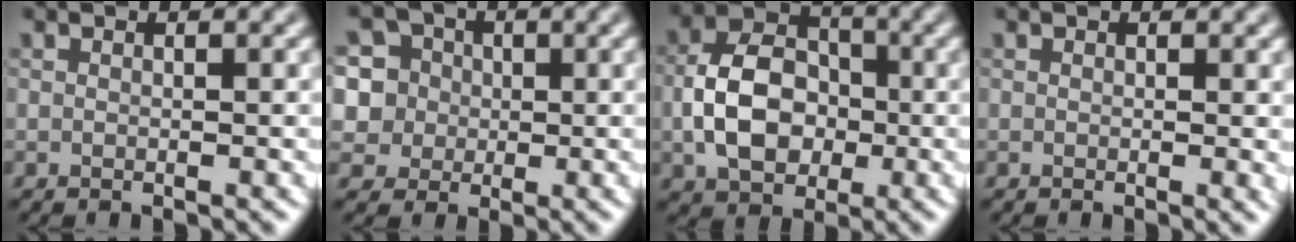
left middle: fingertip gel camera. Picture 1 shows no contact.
{"total": 8.4, "force": [2.8, 7.5, 2.5], "torque": [-0.070, 0.041, 0.033]}
{"total": 6.8, "force": [-1.2, 4.9, 4.5], "torque": [-0.084, 0.006, -0.026]}
{"total": 0.8, "force": [0.1, 0.2, 0.7], "torque": [-0.007, -0.004, 0.000]}